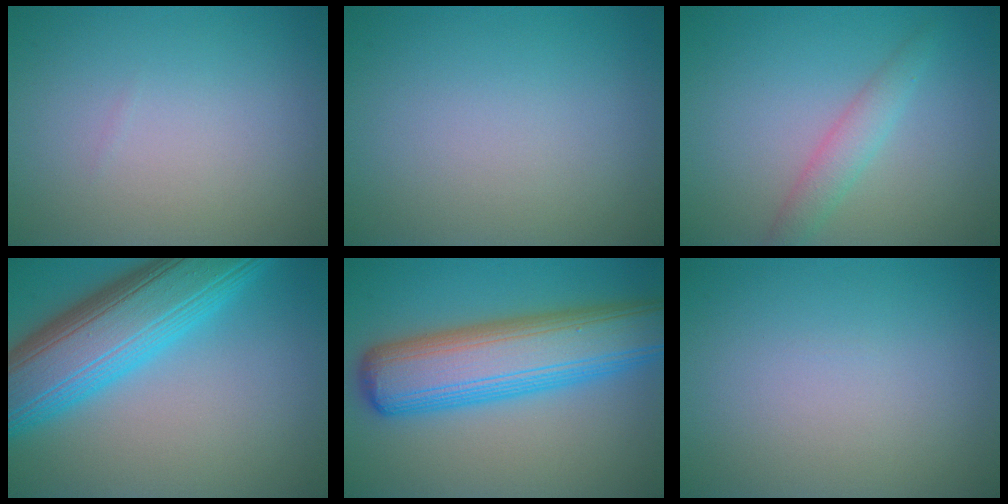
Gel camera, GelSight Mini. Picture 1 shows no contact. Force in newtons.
{"total": 0.0}
{"total": 2.2, "press": 2.2, "slide": 0.0}
{"total": 11.5, "press": 11.5, "slide": 0.4}
{"total": 10.4, "press": 10.4, "slide": 0.2}
{"total": 0.0}